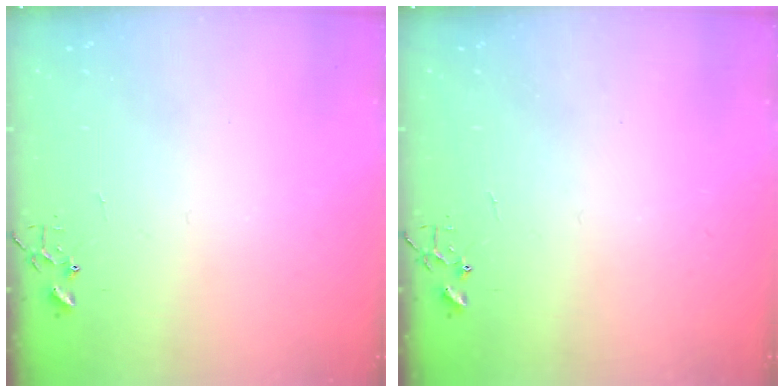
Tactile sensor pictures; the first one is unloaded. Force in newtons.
{"total": 0.0}